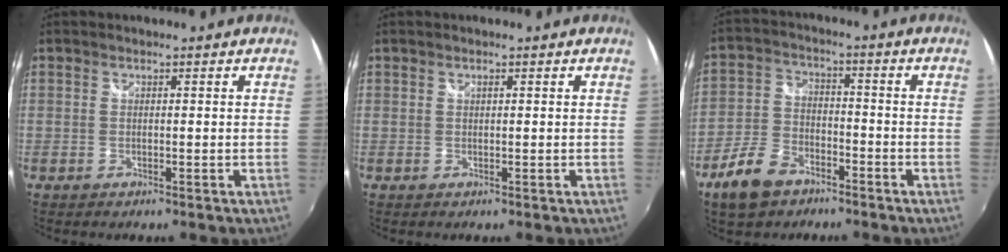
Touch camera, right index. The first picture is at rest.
{"total": 0.0}
{"total": 9.6, "force": [-6.4, 5.4, 4.8], "torque": [-0.117, 0.007, -0.120]}